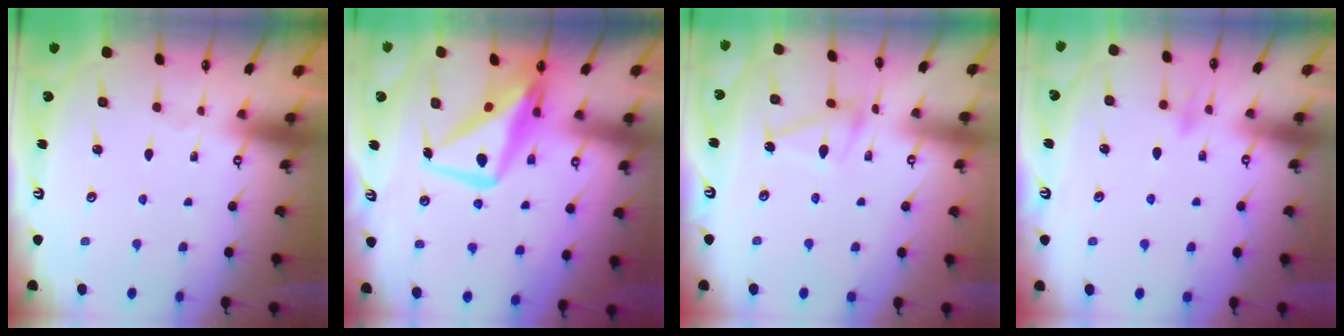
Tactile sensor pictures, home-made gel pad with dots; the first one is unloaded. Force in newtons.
{"total": 12.9, "press": 12.8, "slide": 1.5}
{"total": 11.5, "press": 11.4, "slide": 0.4}
{"total": 7.6, "press": 7.5, "slide": 0.8}